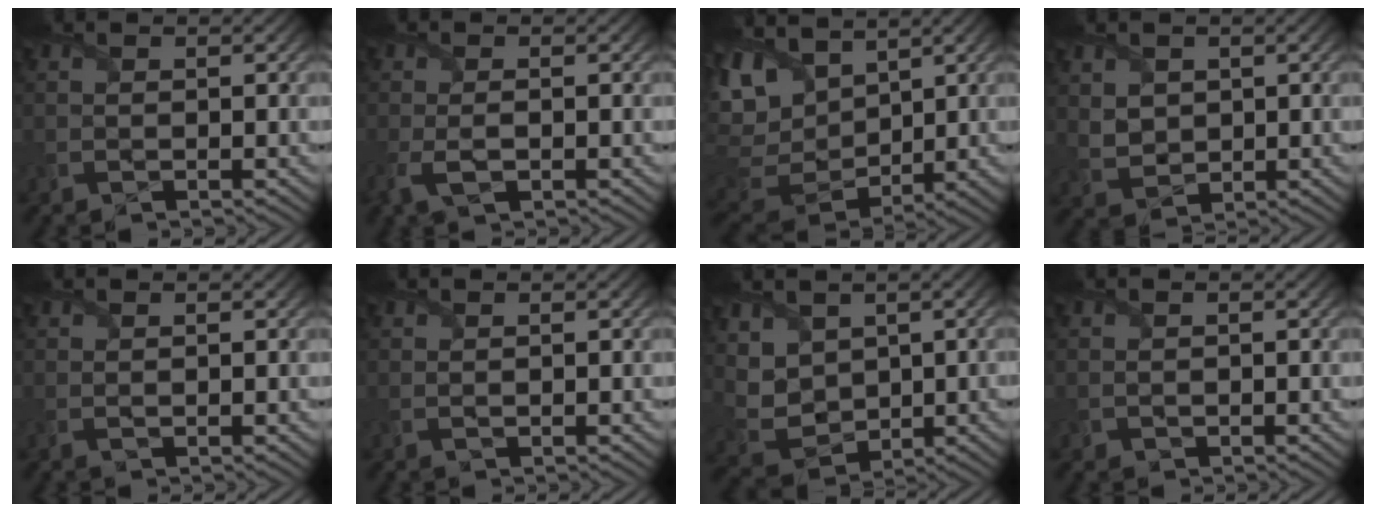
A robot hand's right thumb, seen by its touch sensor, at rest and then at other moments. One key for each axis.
{"total": 3.6, "fx": -1.2, "fy": 1.8, "fz": 2.9, "tx": -0.068, "ty": -0.006, "tz": -0.027}
{"total": 14.4, "fx": 6.6, "fy": 8.7, "fz": 9.4, "tx": -0.263, "ty": 0.025, "tz": 0.137}
{"total": 3.0, "fx": 1.6, "fy": 2.4, "fz": 1.0, "tx": -0.045, "ty": -0.003, "tz": 0.028}
{"total": 0.7, "fx": 0.6, "fy": 0.2, "fz": 0.3, "tx": -0.009, "ty": 0.004, "tz": 0.010}
{"total": 0.7, "fx": 0.7, "fy": 0.1, "fz": 0.0, "tx": -0.001, "ty": 0.004, "tz": 0.013}
{"total": 5.1, "fx": 2.8, "fy": 3.8, "fz": 1.9, "tx": -0.063, "ty": -0.005, "tz": 0.054}
{"total": 0.6, "fx": 0.2, "fy": 0.5, "fz": -0.3, "tx": 0.007, "ty": -0.002, "tz": 0.000}